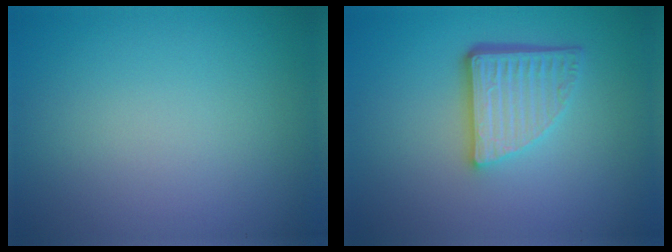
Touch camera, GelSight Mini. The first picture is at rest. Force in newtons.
{"total": 5.2, "press": 3.6, "slide": 3.7}